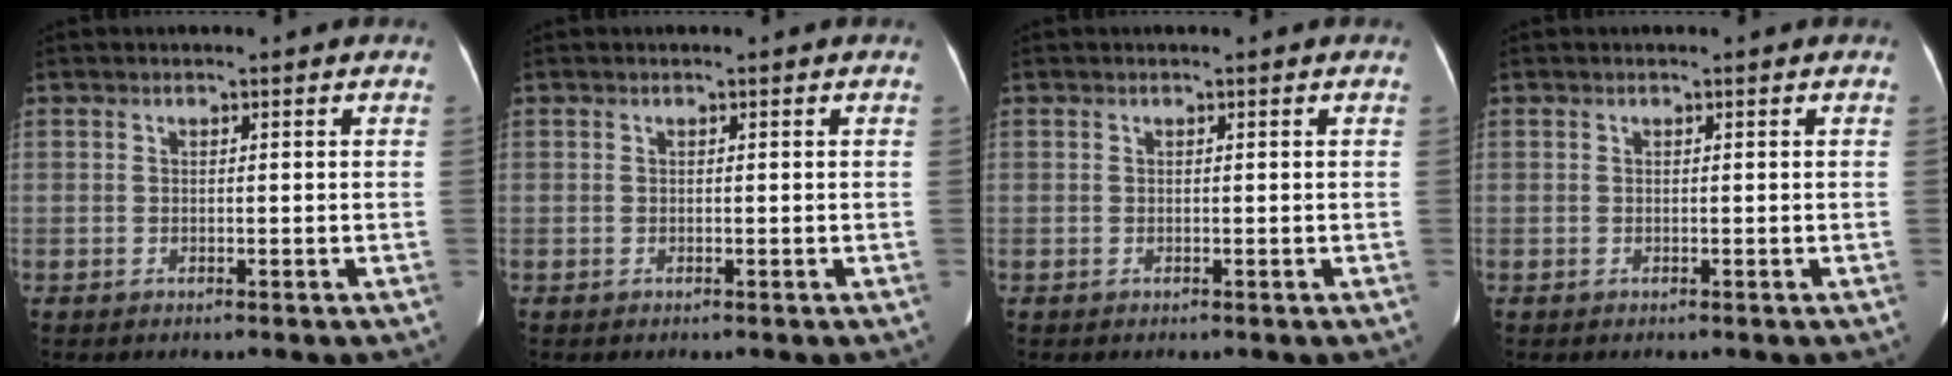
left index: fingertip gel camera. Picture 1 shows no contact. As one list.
[{"total": 0.0}, {"total": 0.0}, {"total": 0.0}]